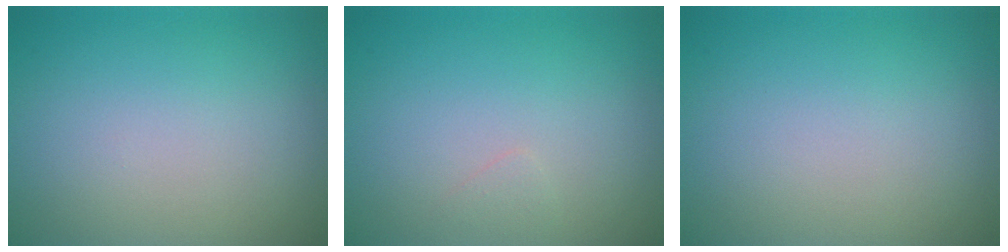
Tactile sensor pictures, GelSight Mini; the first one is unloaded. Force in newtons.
{"total": 0.5, "press": 0.5, "slide": 0.0}
{"total": 0.0}